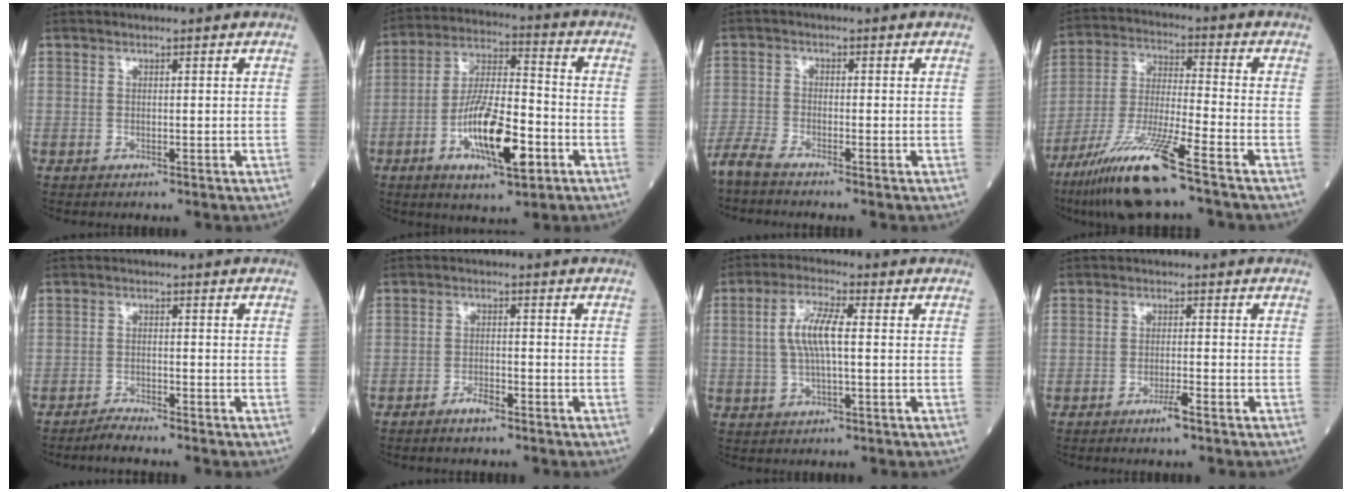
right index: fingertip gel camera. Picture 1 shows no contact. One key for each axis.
{"total": 14.2, "fx": -5.2, "fy": 3.5, "fz": 12.7, "tx": -0.237, "ty": -0.005, "tz": -0.090}
{"total": 4.2, "fx": -3.9, "fy": -0.2, "fz": 1.7, "tx": -0.035, "ty": -0.014, "tz": -0.077}
{"total": 14.4, "fx": -9.5, "fy": 0.1, "fz": 10.8, "tx": -0.225, "ty": -0.039, "tz": -0.178}
{"total": 2.3, "fx": -2.2, "fy": -0.4, "fz": 0.5, "tx": -0.014, "ty": -0.009, "tz": -0.043}
{"total": 2.7, "fx": -2.0, "fy": 0.6, "fz": 1.7, "tx": -0.033, "ty": 0.000, "tz": -0.036}
{"total": 6.3, "fx": 0.5, "fy": 1.2, "fz": 6.2, "tx": -0.133, "ty": 0.009, "tz": 0.007}
{"total": 2.6, "fx": -1.7, "fy": -0.1, "fz": 2.0, "tx": -0.038, "ty": -0.004, "tz": -0.031}